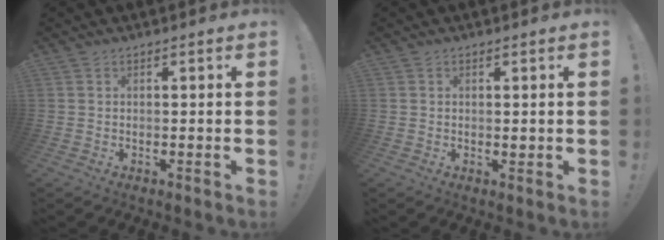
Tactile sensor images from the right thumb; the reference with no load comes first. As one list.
[{"total": 0.6, "force": [0.2, 0.5, 0.3], "torque": [0.011, -0.005, 0.000]}]